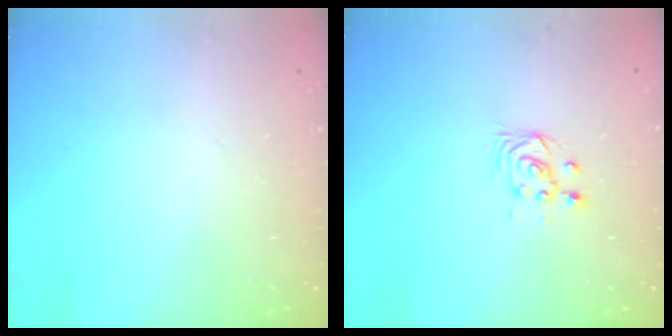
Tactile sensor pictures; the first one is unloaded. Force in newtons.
{"total": 3.7, "press": 3.7, "slide": 0.3}